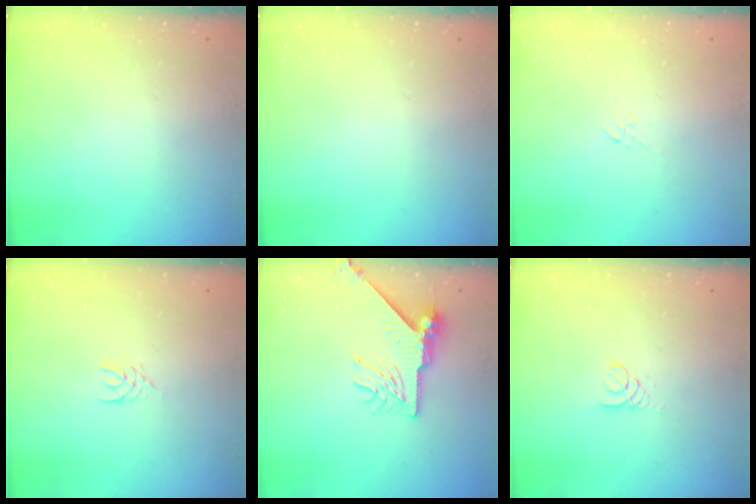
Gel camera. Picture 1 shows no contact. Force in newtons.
{"total": 0.0}
{"total": 2.7, "press": 2.5, "slide": 0.9}
{"total": 2.5, "press": 2.5, "slide": 0.4}
{"total": 8.5, "press": 8.4, "slide": 1.0}
{"total": 1.8, "press": 1.8, "slide": 0.2}